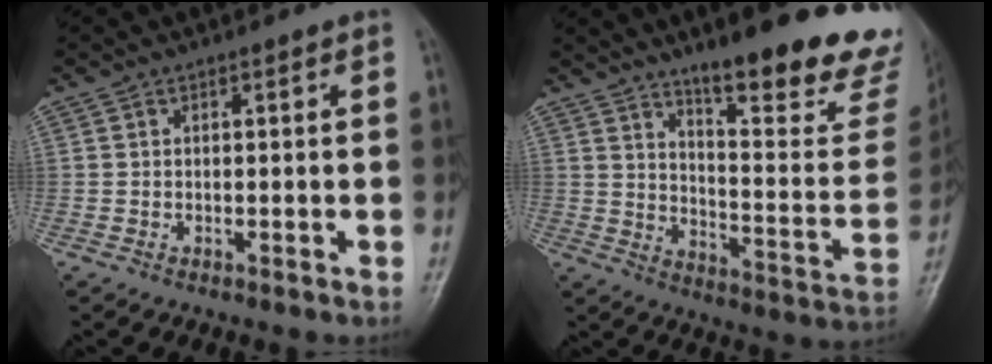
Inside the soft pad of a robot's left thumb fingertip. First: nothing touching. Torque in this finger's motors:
{"motor_torque": [1.53, 1.48, 1.41, -1.36, 0.08]}